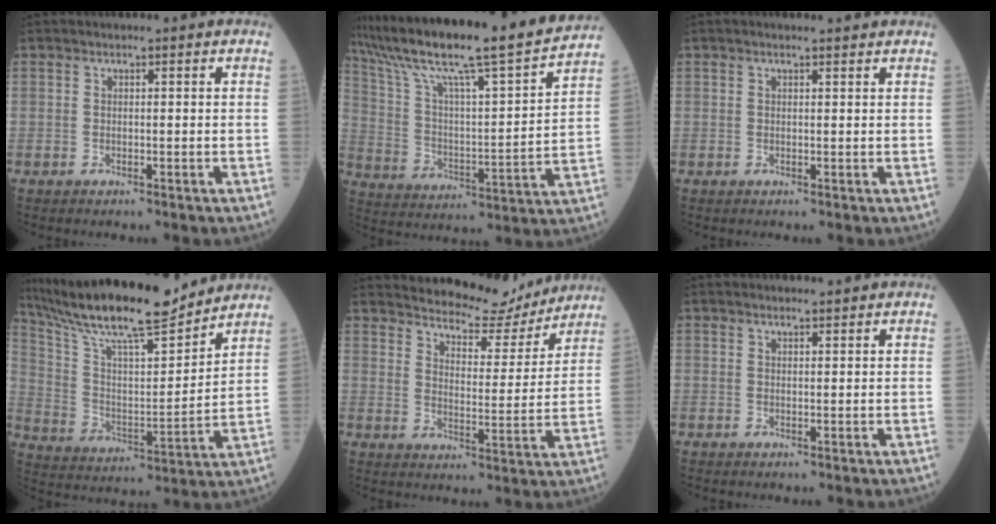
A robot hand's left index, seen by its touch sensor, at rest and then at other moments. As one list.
[{"total": 22.3, "force": [18.8, -0.1, 11.9], "torque": [-0.213, -0.017, 0.297]}, {"total": 0.8, "force": [0.7, 0.0, 0.4], "torque": [-0.010, 0.006, 0.008]}, {"total": 19.5, "force": [16.9, 1.7, 9.6], "torque": [-0.182, 0.002, 0.291]}, {"total": 11.5, "force": [11.0, 2.5, 2.5], "torque": [-0.040, -0.014, 0.150]}, {"total": 0.0}]